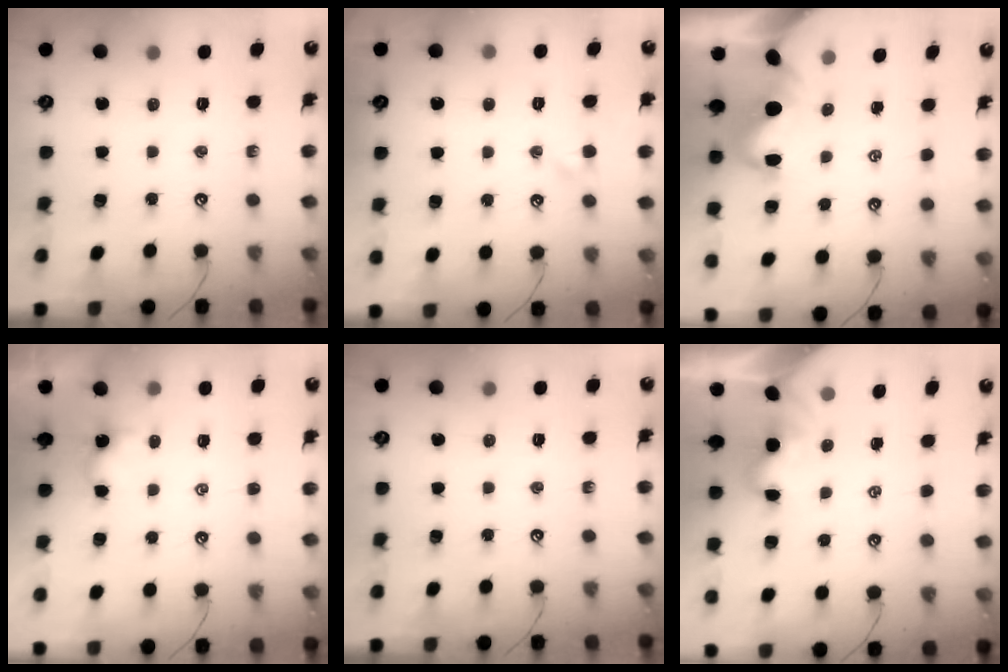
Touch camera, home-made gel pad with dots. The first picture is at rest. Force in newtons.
{"total": 1.4, "press": 1.4, "slide": 0.1}
{"total": 1.5, "press": 1.2, "slide": 0.9}
{"total": 0.8, "press": 0.8, "slide": 0.1}
{"total": 0.0}
{"total": 2.2, "press": 2.1, "slide": 0.5}